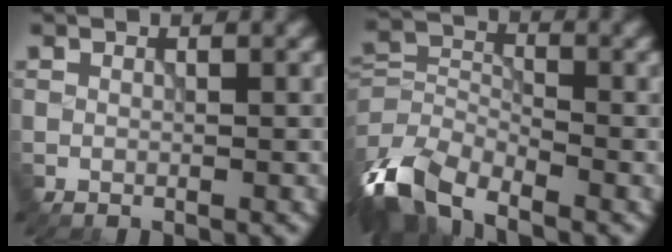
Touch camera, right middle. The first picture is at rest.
{"total": 7.9, "force": [-5.2, 3.6, 4.8], "torque": [-0.103, -0.011, -0.112]}